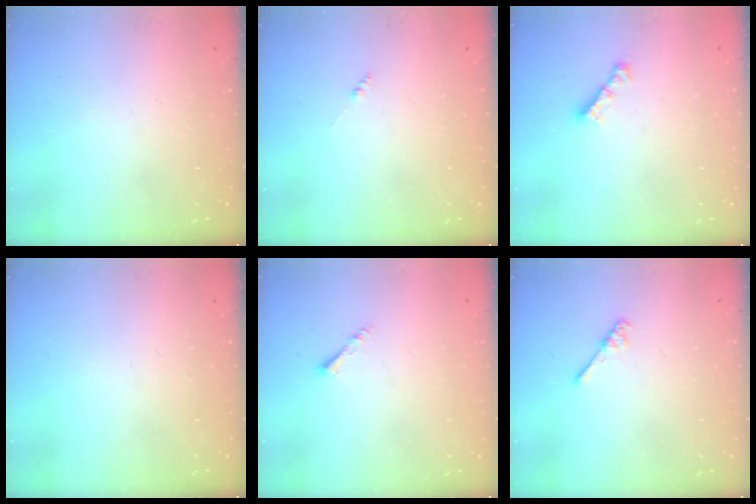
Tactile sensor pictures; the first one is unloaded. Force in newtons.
{"total": 0.0}
{"total": 3.0, "press": 3.0, "slide": 0.3}
{"total": 0.0}
{"total": 1.6, "press": 1.6, "slide": 0.3}
{"total": 2.6, "press": 2.6, "slide": 0.3}